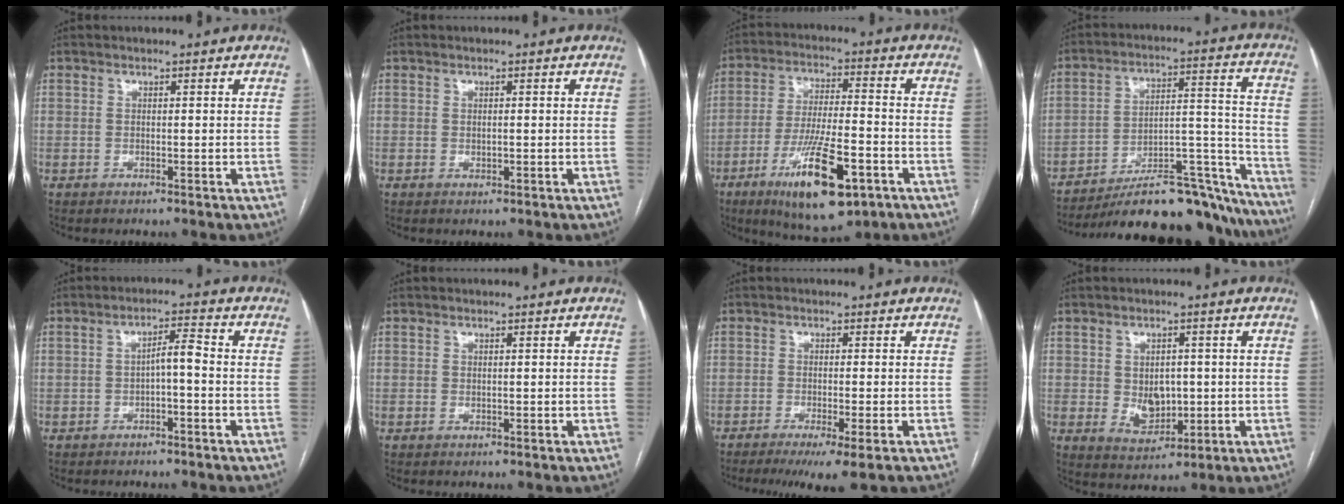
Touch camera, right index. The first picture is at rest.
{"total": 0.7, "force": [0.0, 0.3, 0.6], "torque": [-0.011, -0.002, 0.002]}
{"total": 15.6, "force": [-7.7, 3.6, 13.0], "torque": [-0.240, -0.021, -0.121]}
{"total": 27.0, "force": [-24.0, 5.7, 11.1], "torque": [-0.114, 0.025, -0.339]}
{"total": 3.3, "force": [-0.9, 0.6, 3.1], "torque": [-0.051, 0.012, -0.013]}
{"total": 0.0}
{"total": 7.2, "force": [-5.1, 0.0, 5.1], "torque": [-0.072, -0.019, -0.078]}
{"total": 5.7, "force": [-0.1, 4.0, 4.1], "torque": [-0.066, -0.001, 0.014]}